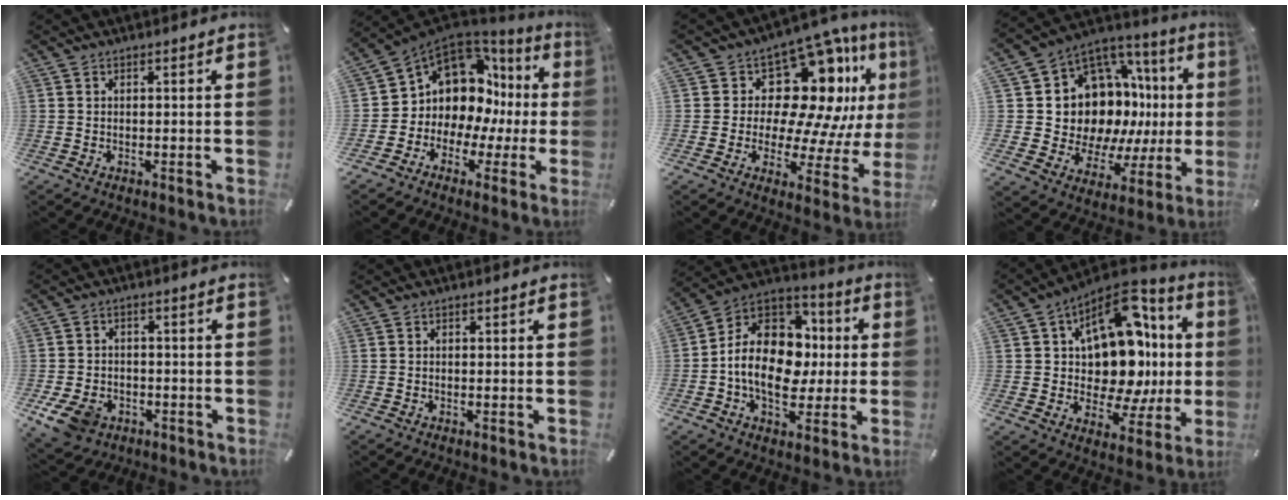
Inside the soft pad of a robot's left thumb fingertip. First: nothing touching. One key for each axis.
{"total": 11.6, "fx": 4.0, "fy": 9.6, "fz": 5.2, "tx": -0.108, "ty": -0.053, "tz": 0.079}
{"total": 15.4, "fx": 6.9, "fy": 10.8, "fz": 8.6, "tx": -0.121, "ty": -0.088, "tz": 0.122}
{"total": 16.3, "fx": 3.9, "fy": 12.9, "fz": 9.2, "tx": -0.150, "ty": -0.067, "tz": 0.099}
{"total": 8.2, "fx": -3.8, "fy": 6.1, "fz": 4.1, "tx": -0.093, "ty": 0.013, "tz": -0.070}
{"total": 0.0}
{"total": 16.8, "fx": -1.1, "fy": 12.9, "fz": 10.8, "tx": -0.209, "ty": -0.001, "tz": -0.021}
{"total": 17.2, "fx": 4.2, "fy": 11.1, "fz": 12.4, "tx": -0.170, "ty": -0.054, "tz": 0.069}